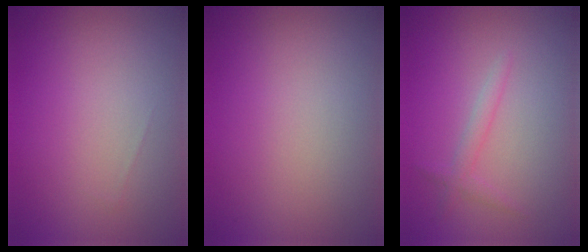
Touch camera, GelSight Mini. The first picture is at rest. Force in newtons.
{"total": 0.0}
{"total": 1.3, "press": 1.3, "slide": 0.1}